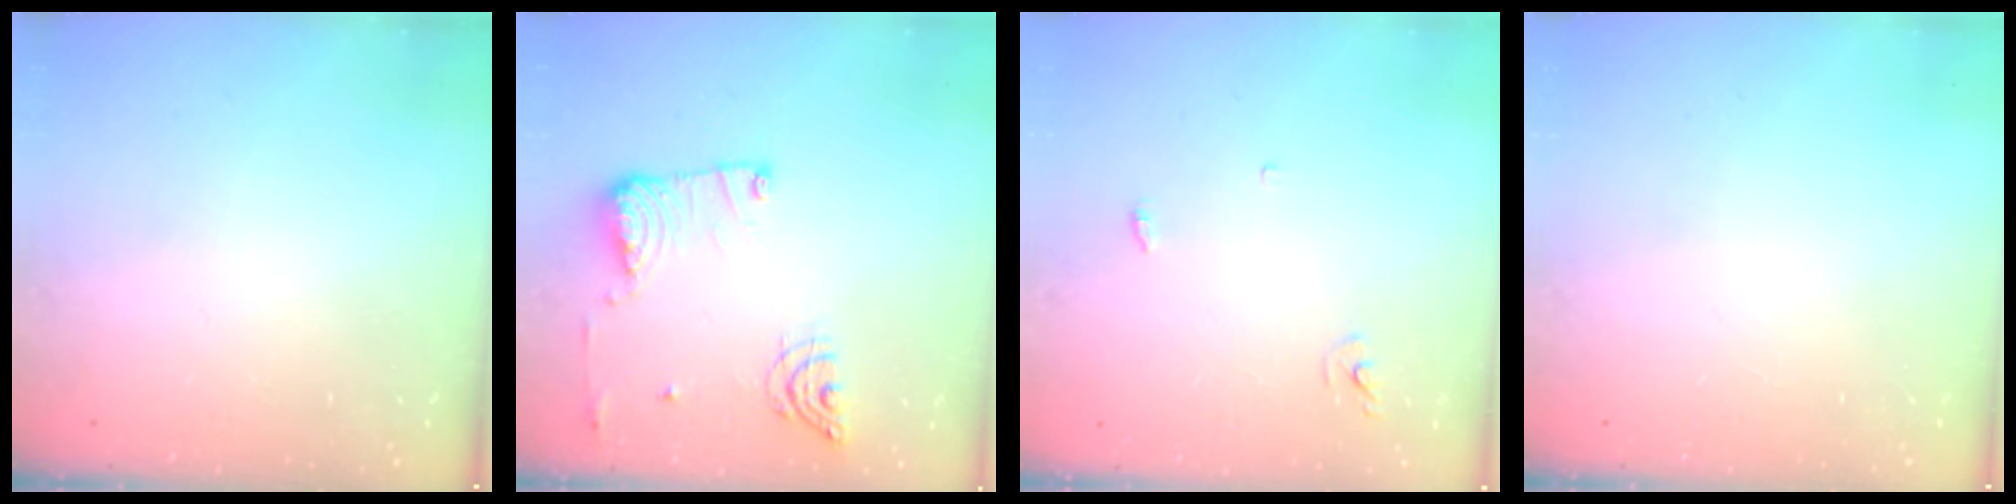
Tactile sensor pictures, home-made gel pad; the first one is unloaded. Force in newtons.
{"total": 13.4, "press": 13.4, "slide": 0.6}
{"total": 2.9, "press": 2.9, "slide": 0.2}
{"total": 0.0}